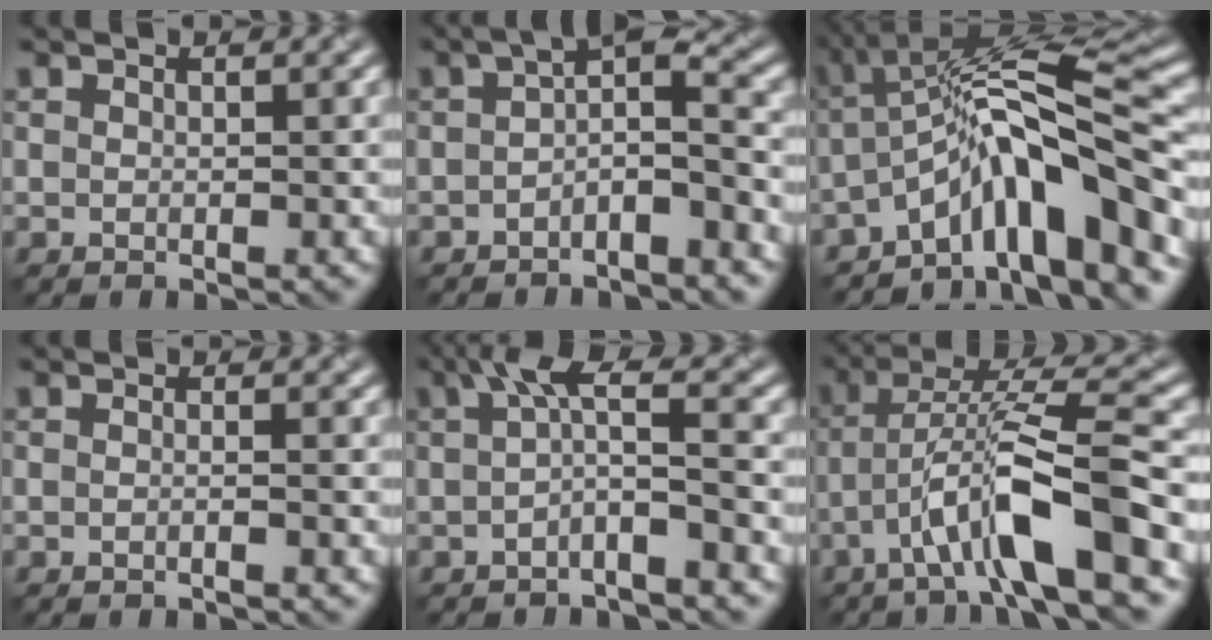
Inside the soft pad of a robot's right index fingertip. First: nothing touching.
{"total": 3.2, "force": [-1.7, 0.8, 2.7], "torque": [-0.046, 0.014, -0.036]}
{"total": 10.1, "force": [-5.1, 2.3, 8.4], "torque": [-0.119, 0.019, -0.098]}
{"total": 1.0, "force": [-0.9, 0.2, 0.5], "torque": [-0.004, -0.010, -0.024]}
{"total": 3.3, "force": [-0.8, 0.3, 3.2], "torque": [-0.058, 0.008, -0.021]}
{"total": 8.6, "force": [-4.2, 1.3, 7.4], "torque": [-0.130, 0.015, -0.077]}